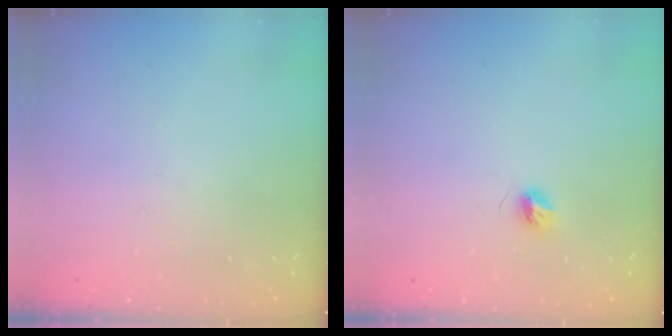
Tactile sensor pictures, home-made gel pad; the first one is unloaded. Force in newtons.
{"total": 5.0, "press": 5.0, "slide": 0.6}